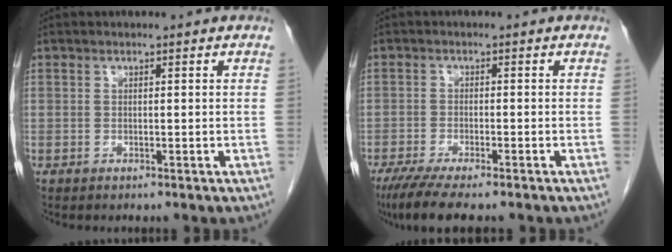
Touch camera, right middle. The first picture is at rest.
{"total": 7.9, "force": [-6.3, 1.0, 4.8], "torque": [-0.076, -0.018, -0.100]}